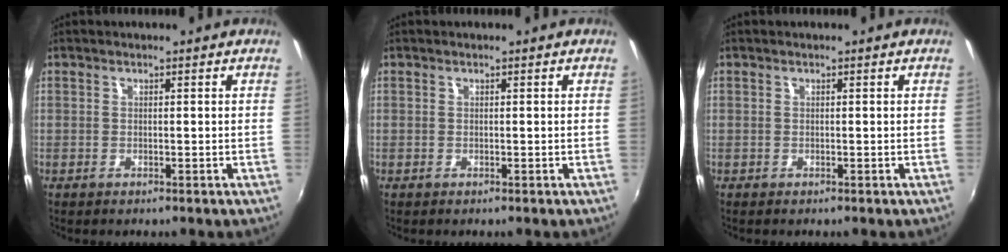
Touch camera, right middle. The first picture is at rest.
{"total": 0.0}
{"total": 0.0}